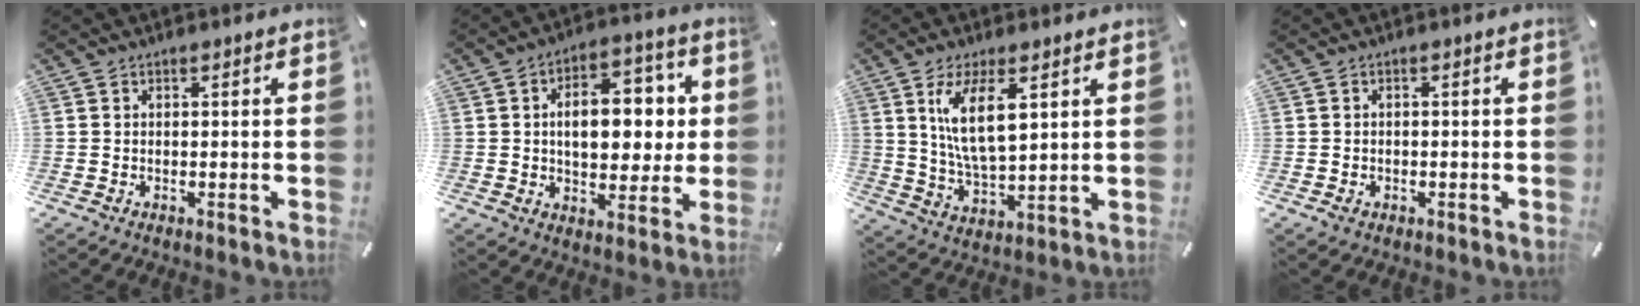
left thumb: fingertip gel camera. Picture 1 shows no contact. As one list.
[{"total": 13.4, "force": [1.7, 8.7, 10.0], "torque": [-0.132, 0.000, 0.027]}, {"total": 10.9, "force": [4.5, 4.1, 9.1], "torque": [-0.181, -0.007, 0.076]}, {"total": 1.4, "force": [-0.6, 1.0, 0.7], "torque": [-0.014, 0.003, -0.013]}]